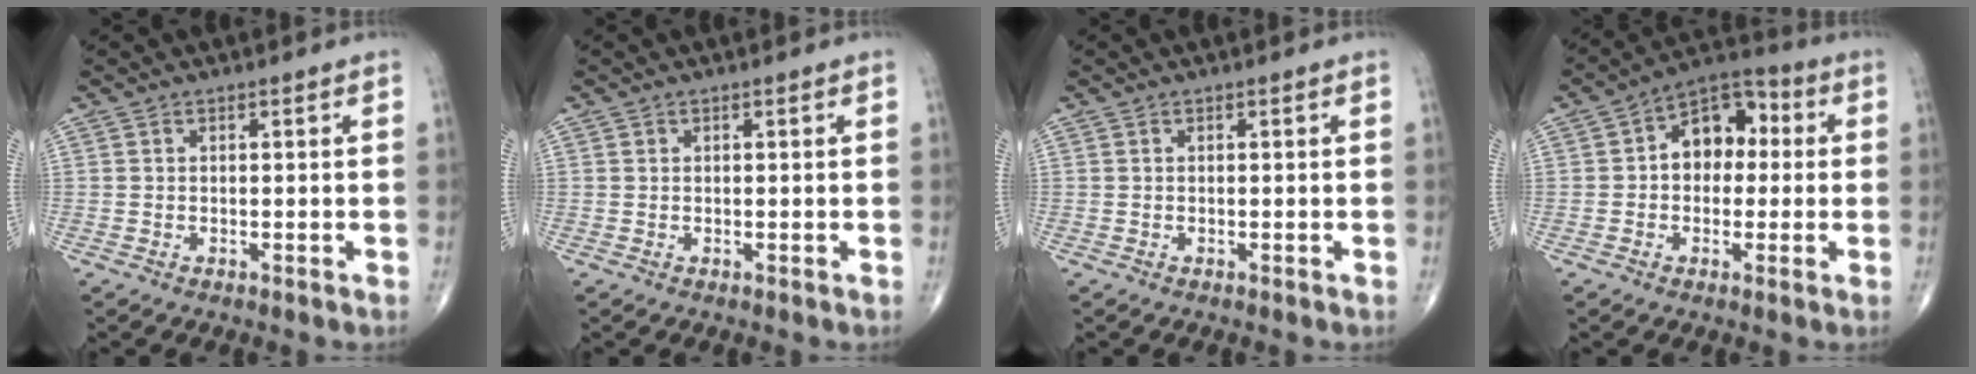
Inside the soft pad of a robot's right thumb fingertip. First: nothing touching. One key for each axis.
{"total": 0.0}
{"total": 0.0}
{"total": 10.8, "fx": 1.1, "fy": 7.6, "fz": 7.6, "tx": -0.076, "ty": 0.032, "tz": 0.002}